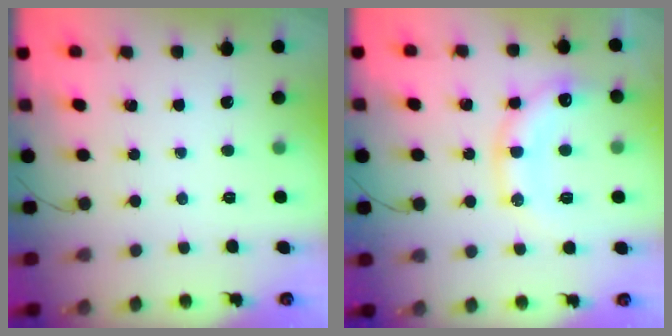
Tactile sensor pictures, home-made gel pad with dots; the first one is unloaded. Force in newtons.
{"total": 14.3, "press": 14.3, "slide": 1.3}